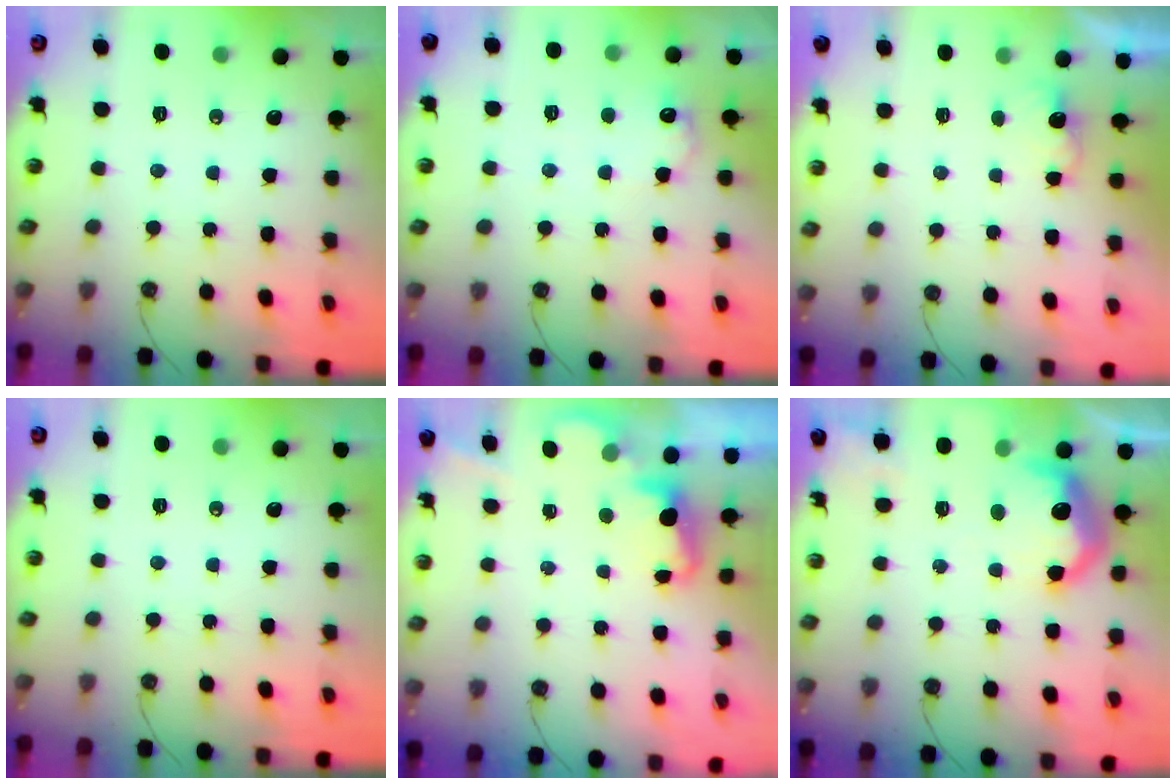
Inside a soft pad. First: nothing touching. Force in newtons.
{"total": 7.9, "press": 7.8, "slide": 0.4}
{"total": 2.2, "press": 2.1, "slide": 0.8}
{"total": 0.0}
{"total": 2.3, "press": 2.3, "slide": 0.5}
{"total": 12.3, "press": 12.3, "slide": 0.8}